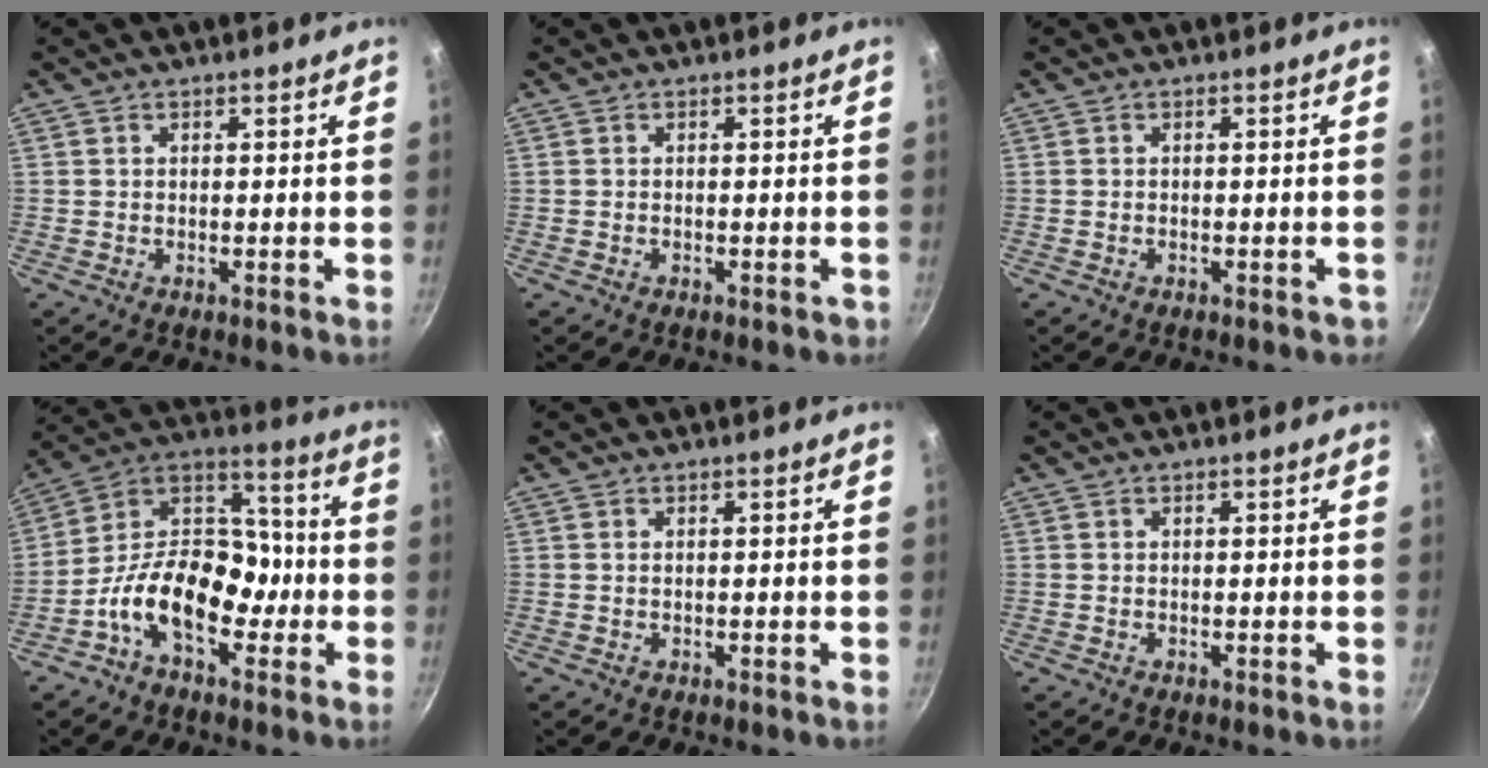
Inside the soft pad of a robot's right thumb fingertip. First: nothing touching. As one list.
[{"total": 0.8, "force": [-0.5, 0.4, 0.5], "torque": [-0.001, 0.011, -0.003]}, {"total": 1.2, "force": [-0.7, 0.7, 0.7], "torque": [-0.001, 0.017, -0.002]}, {"total": 17.7, "force": [-5.7, 11.3, 12.4], "torque": [-0.155, 0.067, -0.121]}, {"total": 0.0}, {"total": 0.0}]